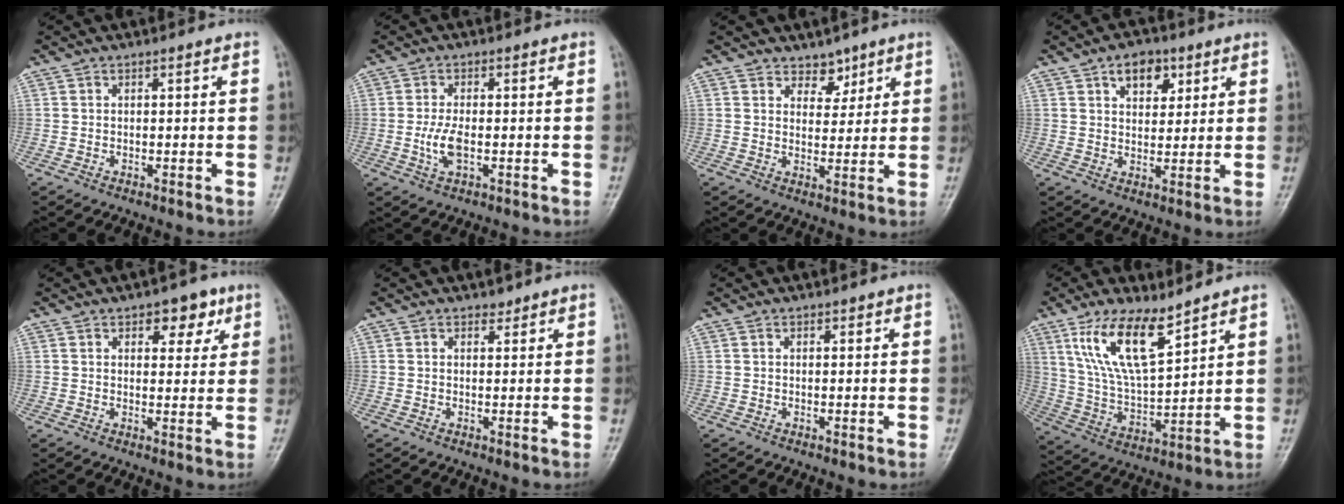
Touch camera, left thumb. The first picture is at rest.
{"total": 4.3, "force": [-0.9, 1.9, 3.8], "torque": [-0.081, 0.001, -0.018]}
{"total": 3.9, "force": [2.9, 2.4, 0.8], "torque": [0.014, -0.021, 0.046]}
{"total": 6.7, "force": [3.4, 4.3, 3.9], "torque": [-0.027, -0.012, 0.048]}
{"total": 5.9, "force": [3.2, 3.4, 3.7], "torque": [-0.016, -0.012, 0.038]}
{"total": 1.3, "force": [1.0, 0.7, 0.3], "torque": [0.004, -0.008, 0.013]}
{"total": 0.6, "force": [0.4, 0.3, 0.3], "torque": [-0.001, -0.002, 0.004]}
{"total": 13.1, "force": [8.3, 4.4, 9.1], "torque": [-0.159, -0.044, 0.174]}